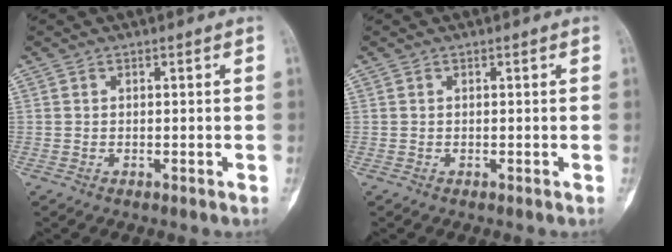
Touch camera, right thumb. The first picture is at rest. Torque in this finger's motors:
{"motor_torque": [0.00, 0.00, 0.07, -0.04, 0.00]}